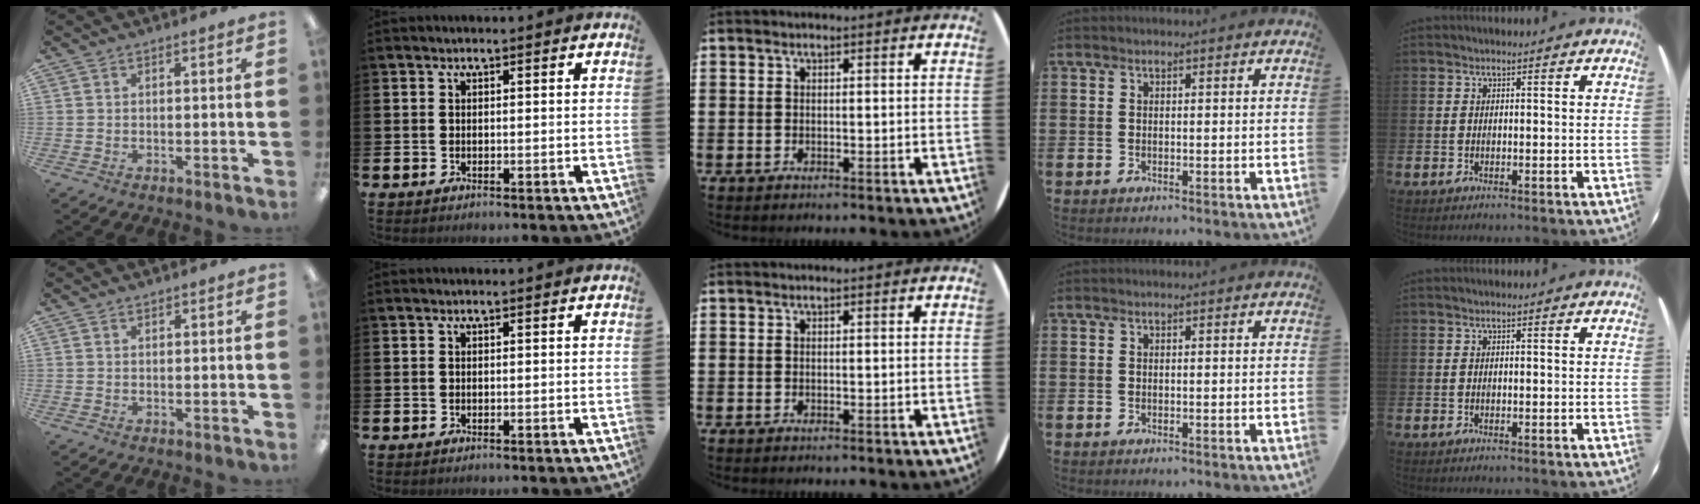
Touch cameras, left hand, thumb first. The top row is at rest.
{"thumb": {"total": 0.7, "force": [0.6, 0.2, 0.2], "torque": [-0.004, 0.000, 0.012]}}